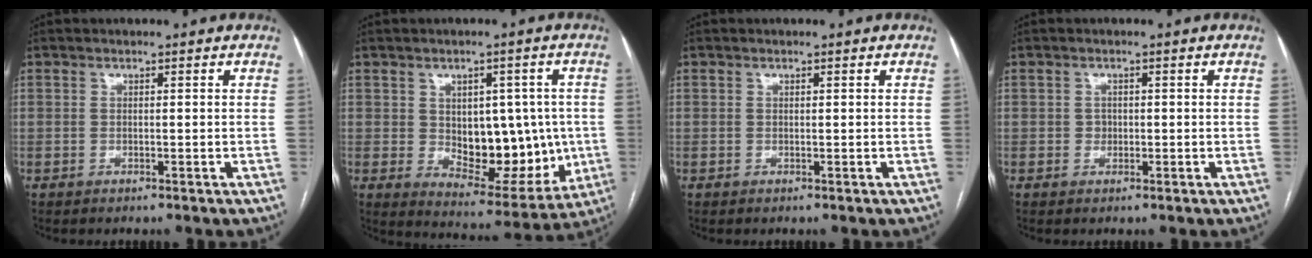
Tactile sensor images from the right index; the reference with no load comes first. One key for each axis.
{"total": 14.0, "fx": -0.3, "fy": 7.8, "fz": 11.7, "tx": -0.153, "ty": 0.003, "tz": 0.020}
{"total": 0.0}
{"total": 1.2, "fx": -0.1, "fy": 1.1, "fz": 0.4, "tx": -0.004, "ty": 0.003, "tz": 0.000}